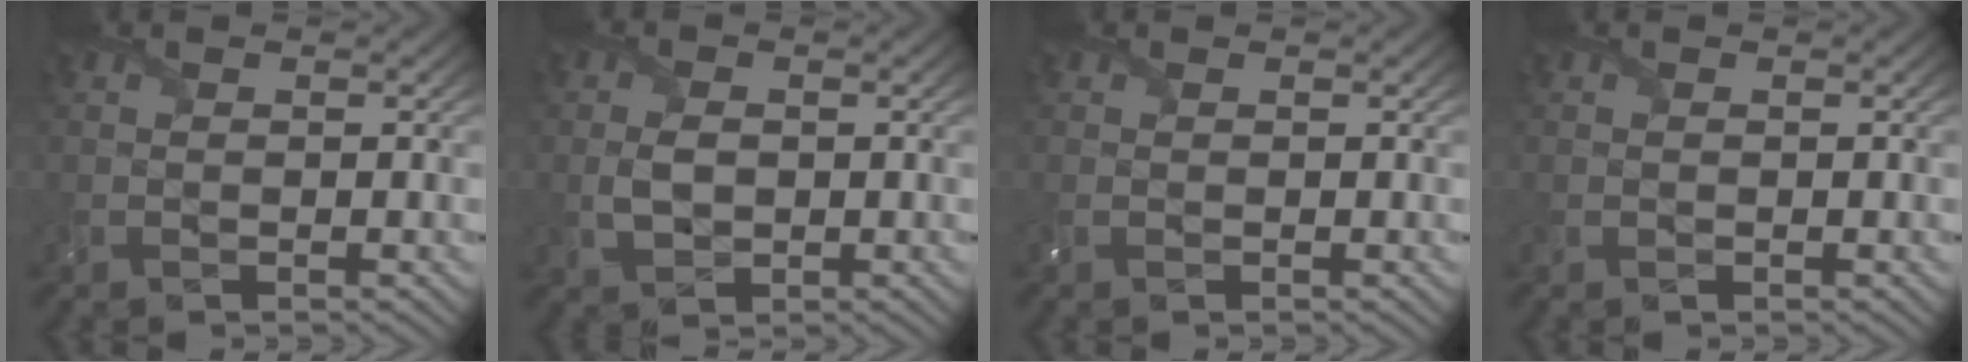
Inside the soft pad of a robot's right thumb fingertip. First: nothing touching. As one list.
[{"total": 3.1, "force": [-0.1, 2.2, 2.2], "torque": [-0.054, -0.002, -0.002]}, {"total": 0.5, "force": [0.2, 0.4, 0.2], "torque": [-0.007, 0.002, 0.000]}, {"total": 0.0}]